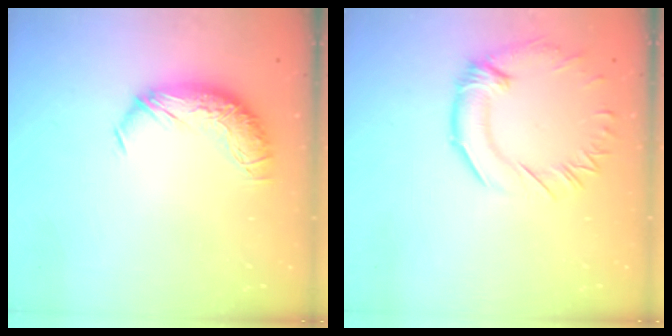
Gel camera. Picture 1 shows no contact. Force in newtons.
{"total": 1.3, "press": 0.6, "slide": 1.1}